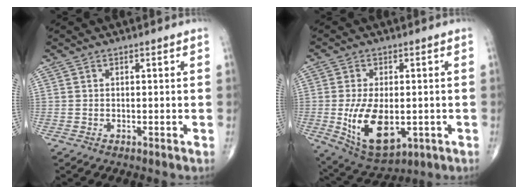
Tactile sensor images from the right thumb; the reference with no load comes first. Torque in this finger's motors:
{"motor_torque": [-0.17, 0.95, 0.74, 0.46, 0.29]}